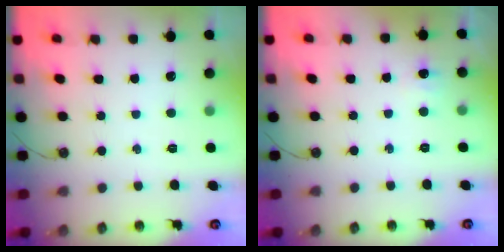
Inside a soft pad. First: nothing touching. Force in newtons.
{"total": 3.5, "press": 3.4, "slide": 0.8}